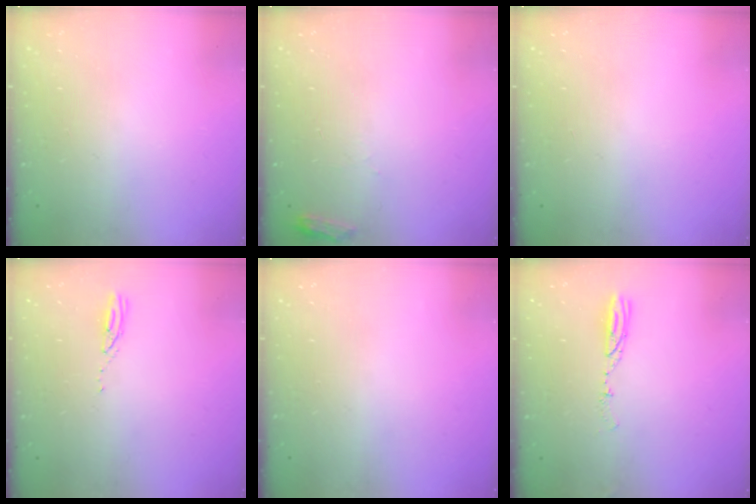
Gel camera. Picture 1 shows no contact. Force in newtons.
{"total": 4.2, "press": 4.2, "slide": 0.5}
{"total": 1.0, "press": 0.0, "slide": 1.0}
{"total": 3.0, "press": 3.0, "slide": 0.1}
{"total": 0.0}
{"total": 4.5, "press": 4.3, "slide": 1.0}